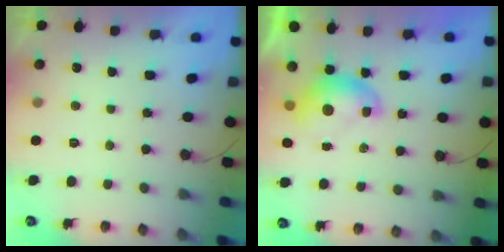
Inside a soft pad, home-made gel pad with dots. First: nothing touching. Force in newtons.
{"total": 8.3, "press": 8.3, "slide": 0.3}